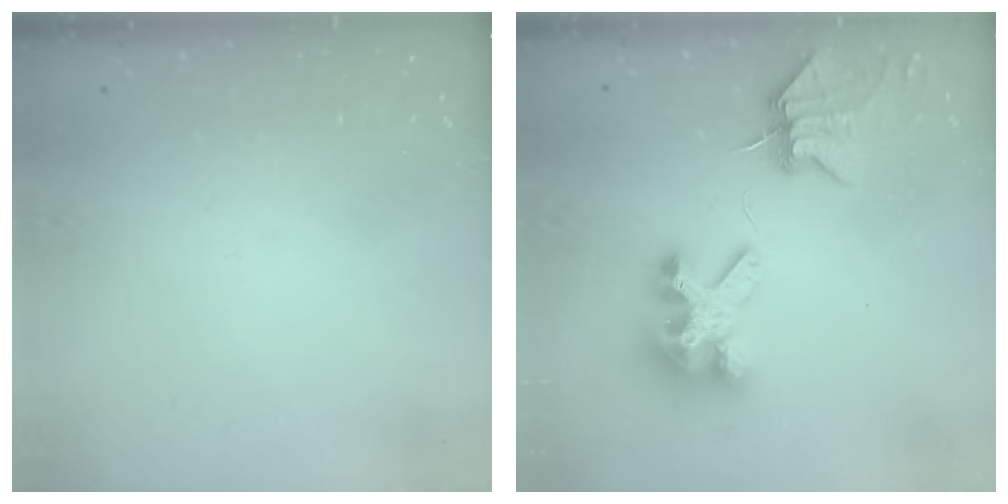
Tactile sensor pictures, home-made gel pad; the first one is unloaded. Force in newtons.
{"total": 7.0, "press": 7.0, "slide": 0.9}